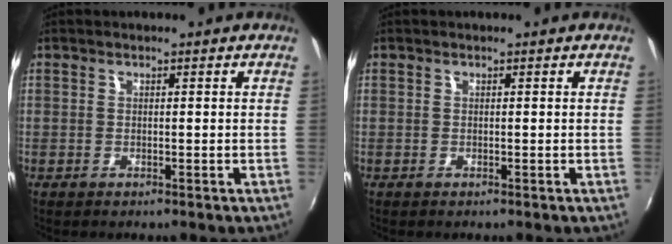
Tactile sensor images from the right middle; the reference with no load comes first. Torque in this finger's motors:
{"motor_torque": [0.03, -0.16, 0.03, 0.01]}